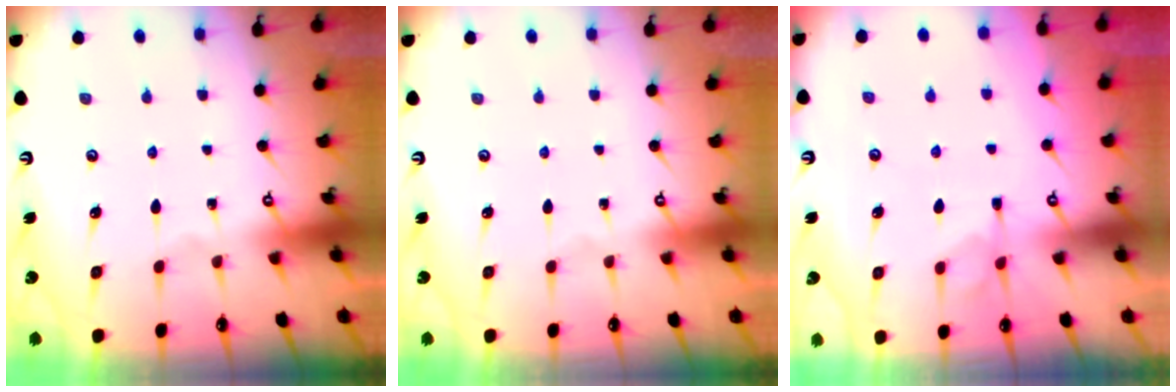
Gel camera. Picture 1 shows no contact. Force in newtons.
{"total": 0.0}
{"total": 1.3, "press": 0.6, "slide": 1.1}